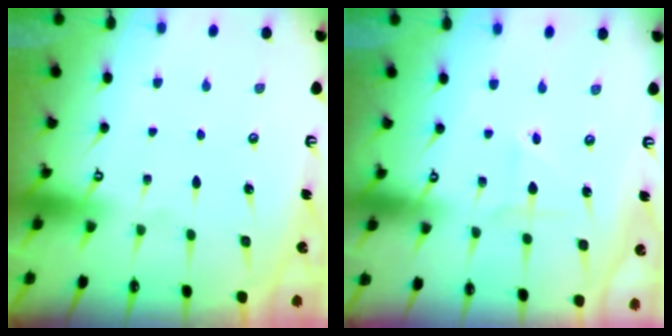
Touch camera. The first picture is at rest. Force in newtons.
{"total": 1.8, "press": 1.8, "slide": 0.1}